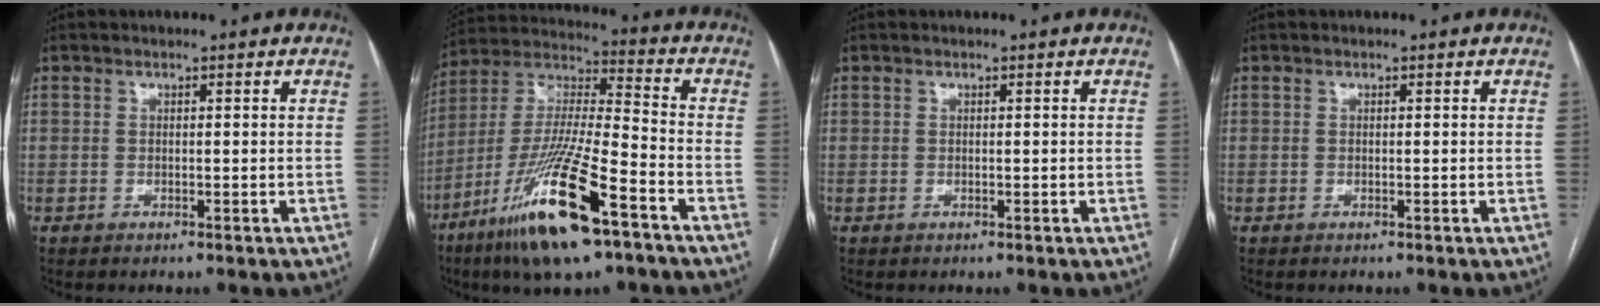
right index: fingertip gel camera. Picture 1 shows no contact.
{"total": 19.9, "force": [-10.9, 2.4, 16.5], "torque": [-0.354, -0.046, -0.198]}
{"total": 0.0}
{"total": 0.0}